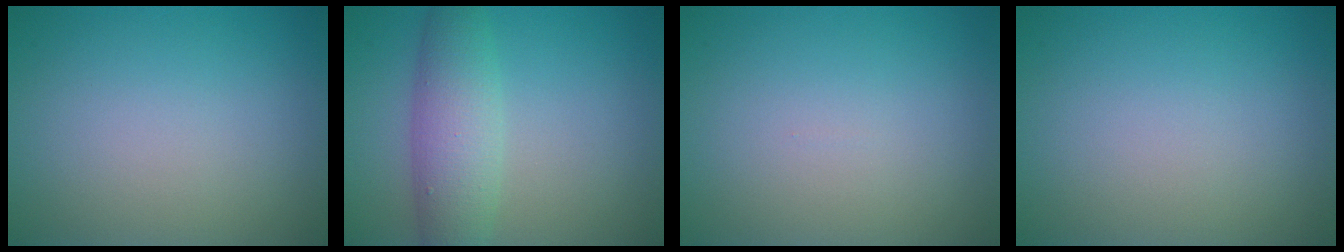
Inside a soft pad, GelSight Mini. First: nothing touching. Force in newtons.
{"total": 4.9, "press": 4.9, "slide": 0.1}
{"total": 0.0}
{"total": 0.0}